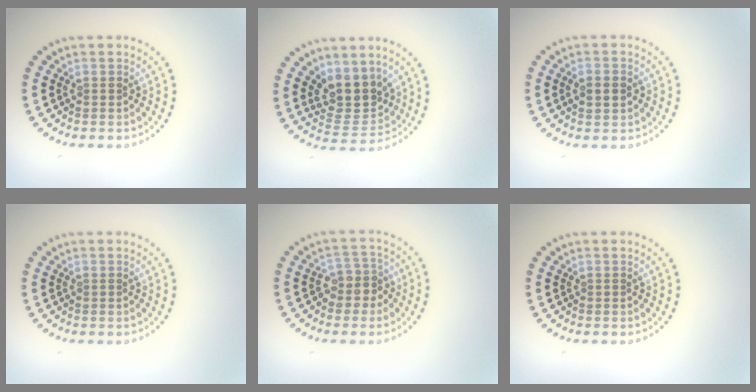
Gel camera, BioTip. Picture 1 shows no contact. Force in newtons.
{"total": 4.1, "press": 3.6, "slide": 1.9}
{"total": 2.2, "press": 2.2, "slide": 0.2}
{"total": 0.0}
{"total": 2.5, "press": 2.2, "slide": 1.2}
{"total": 0.0}